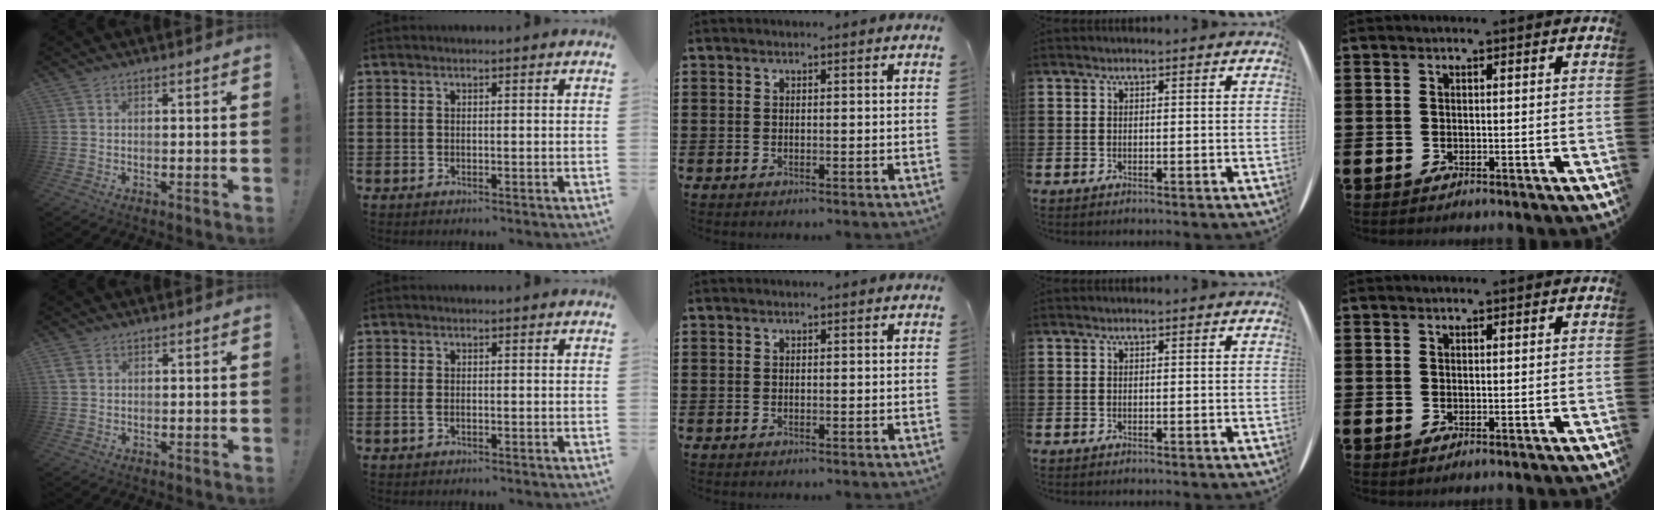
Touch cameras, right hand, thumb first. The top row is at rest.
{"thumb": {"total": 2.6, "force": [1.3, 1.8, 1.4], "torque": [-0.033, 0.007, 0.027]}, "index": {"total": 1.2, "force": [-0.3, 0.6, 0.9], "torque": [-0.019, 0.002, -0.007]}}